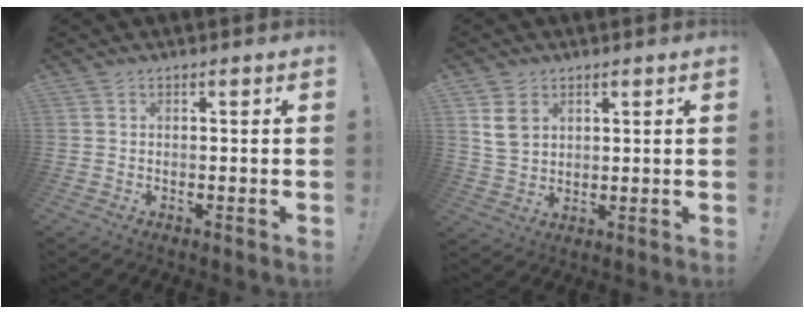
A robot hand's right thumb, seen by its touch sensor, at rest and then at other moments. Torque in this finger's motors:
{"motor_torque": [-0.07, 0.19, 0.16, 0.06, 0.18]}